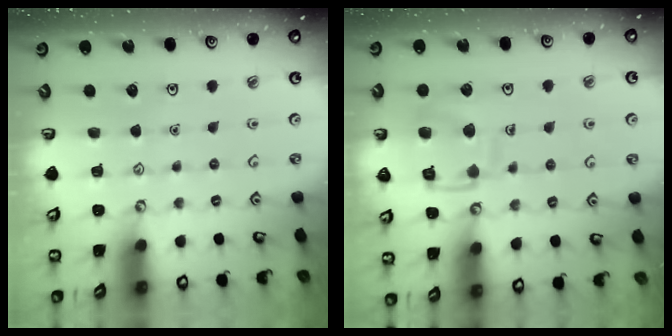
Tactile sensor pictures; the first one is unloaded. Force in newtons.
{"total": 11.2, "press": 11.2, "slide": 1.0}